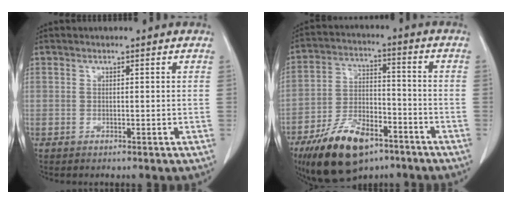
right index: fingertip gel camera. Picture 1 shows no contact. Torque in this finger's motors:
{"motor_torque": [1.07, -1.07, 0.62, 0.16]}